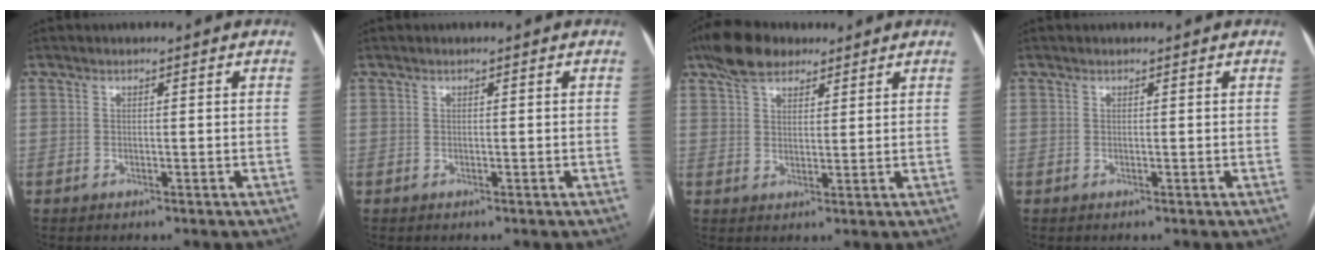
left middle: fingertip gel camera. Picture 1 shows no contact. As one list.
[{"total": 0.0}, {"total": 7.2, "force": [5.3, 3.5, 3.5], "torque": [-0.067, 0.024, 0.096]}, {"total": 0.7, "force": [0.7, 0.1, 0.1], "torque": [-0.008, 0.010, 0.009]}]